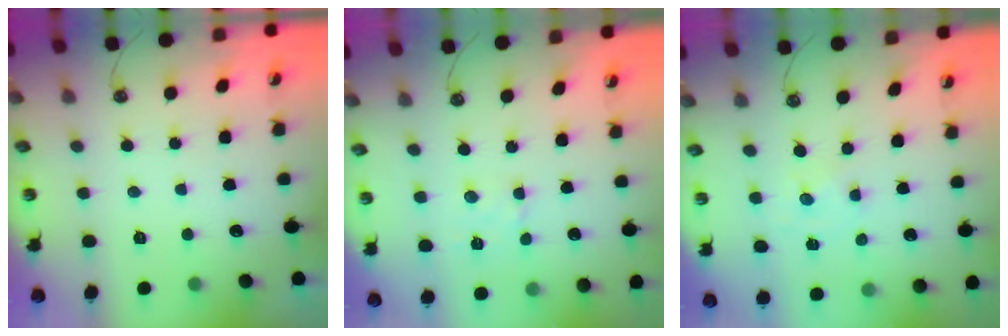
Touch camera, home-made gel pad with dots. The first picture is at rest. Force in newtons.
{"total": 2.1, "press": 2.0, "slide": 0.6}
{"total": 0.0}